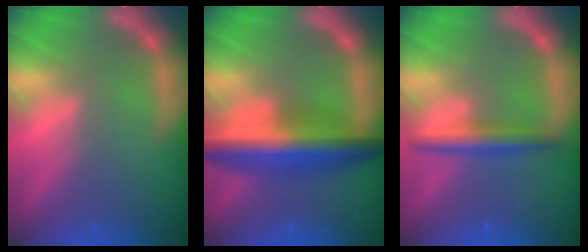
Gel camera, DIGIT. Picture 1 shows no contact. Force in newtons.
{"total": 8.0}
{"total": 3.0}